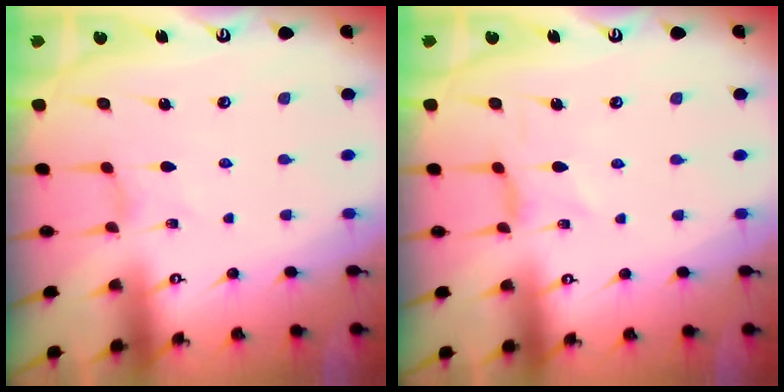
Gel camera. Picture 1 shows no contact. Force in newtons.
{"total": 0.0}